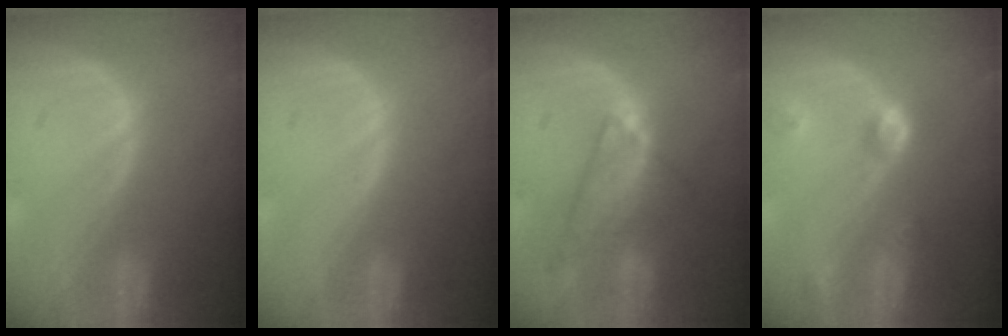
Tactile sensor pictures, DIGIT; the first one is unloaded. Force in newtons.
{"total": 0.0}
{"total": 7.5, "press": 6.5, "slide": 3.8}
{"total": 4.6, "press": 4.2, "slide": 1.9}